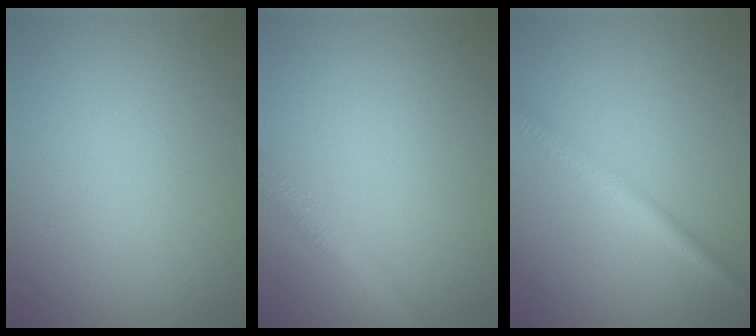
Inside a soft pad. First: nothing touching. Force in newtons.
{"total": 2.3, "press": 2.3, "slide": 0.1}
{"total": 2.3, "press": 2.3, "slide": 0.1}